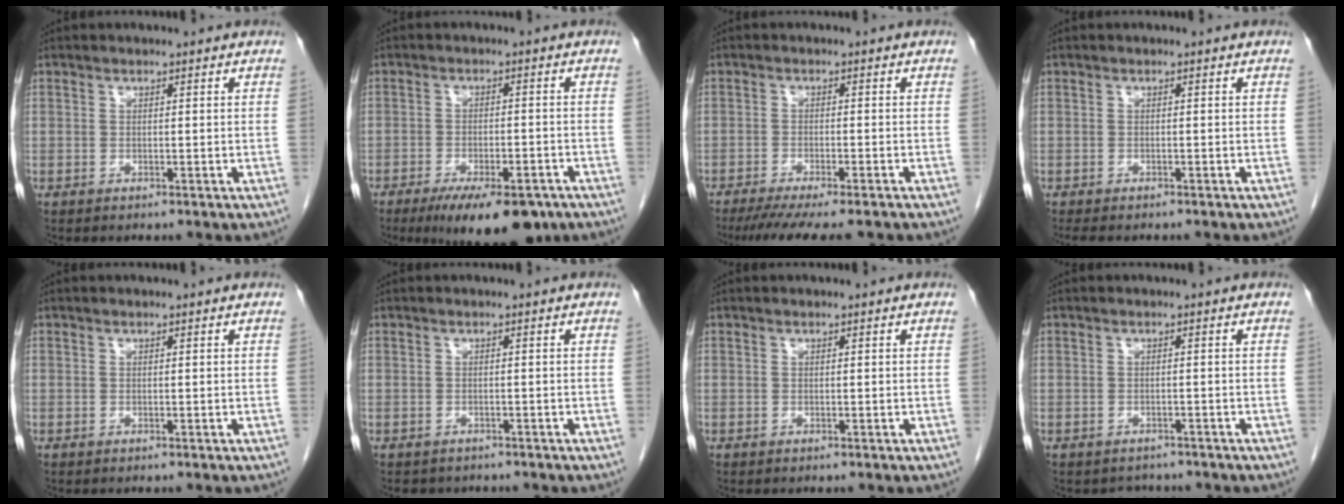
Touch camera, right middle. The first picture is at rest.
{"total": 12.0, "force": [-8.5, 3.9, 7.6], "torque": [-0.101, -0.008, -0.124]}
{"total": 11.4, "force": [-9.7, 1.0, 6.0], "torque": [-0.077, -0.023, -0.138]}
{"total": 3.8, "force": [-3.2, 1.1, 1.8], "torque": [-0.023, -0.008, -0.040]}
{"total": 0.0}
{"total": 3.1, "force": [-2.7, 1.6, 0.1], "torque": [-0.005, 0.001, -0.035]}
{"total": 0.0}
{"total": 2.5, "force": [-2.2, 1.2, -0.1], "torque": [-0.003, 0.001, -0.032]}